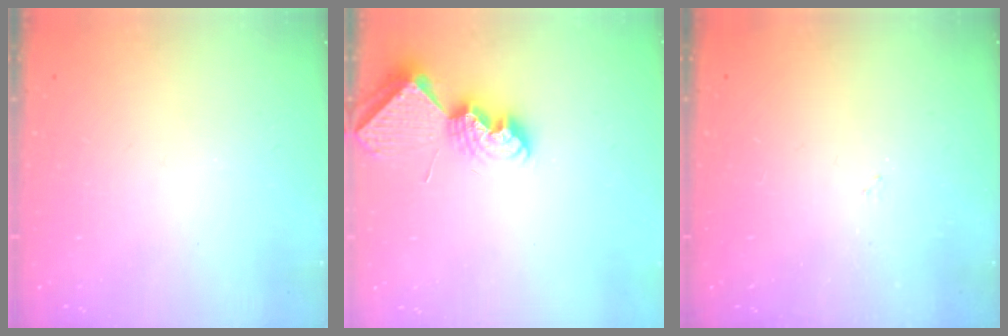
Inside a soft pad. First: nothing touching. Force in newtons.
{"total": 8.4, "press": 8.4, "slide": 0.4}
{"total": 2.7, "press": 2.7, "slide": 0.4}